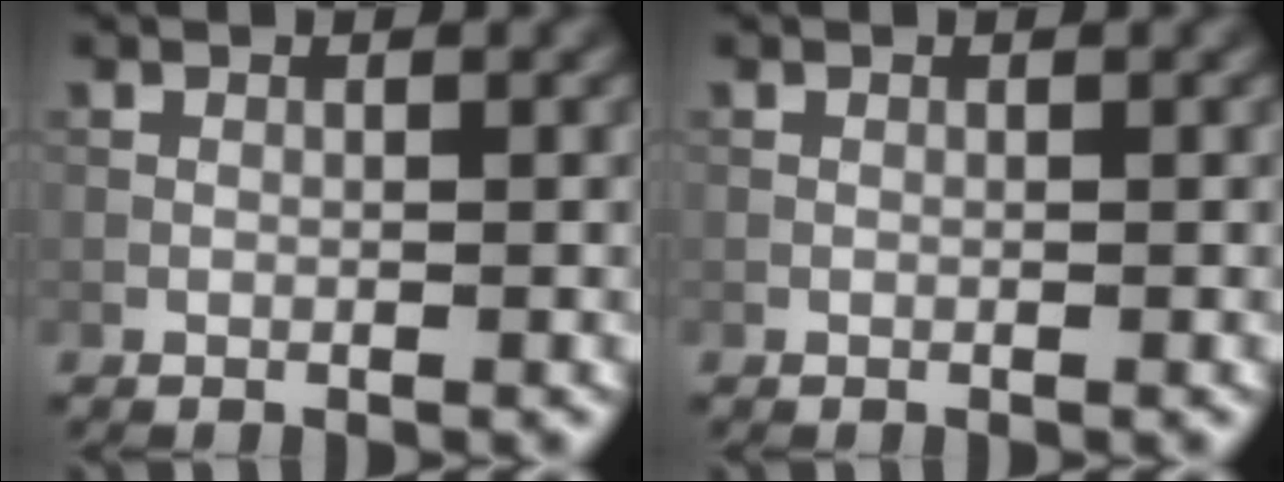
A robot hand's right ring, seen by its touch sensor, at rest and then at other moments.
{"total": 0.0}